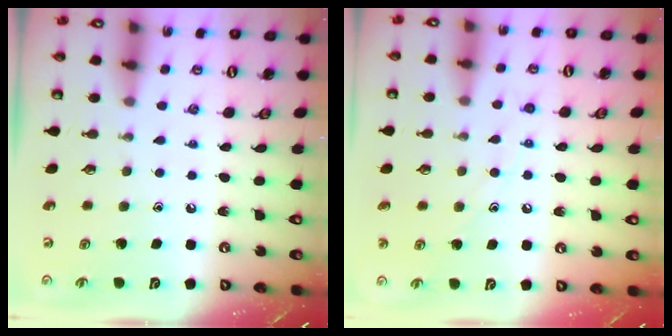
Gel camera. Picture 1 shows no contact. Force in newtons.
{"total": 7.9, "press": 7.9, "slide": 0.6}